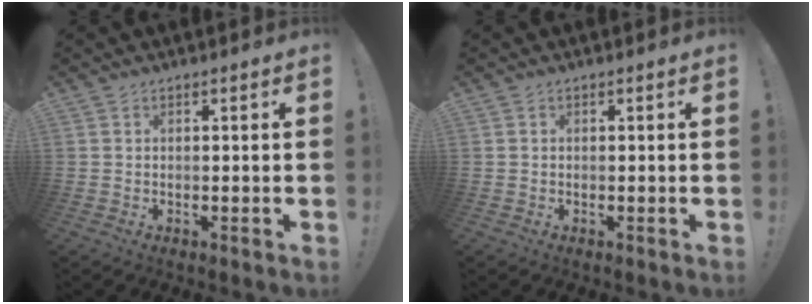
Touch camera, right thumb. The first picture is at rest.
{"total": 0.0}